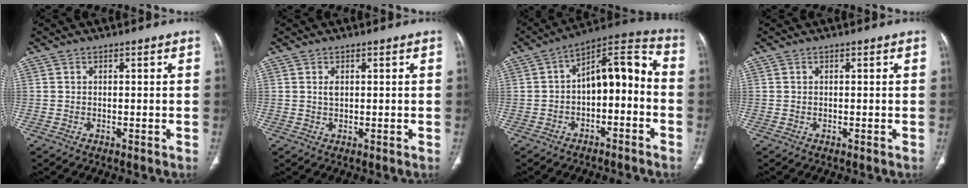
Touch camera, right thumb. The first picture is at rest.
{"total": 1.3, "force": [0.4, 0.7, 1.0], "torque": [-0.017, -0.001, 0.010]}
{"total": 12.6, "force": [-2.5, 6.7, 10.3], "torque": [-0.136, 0.068, -0.042]}
{"total": 0.0}